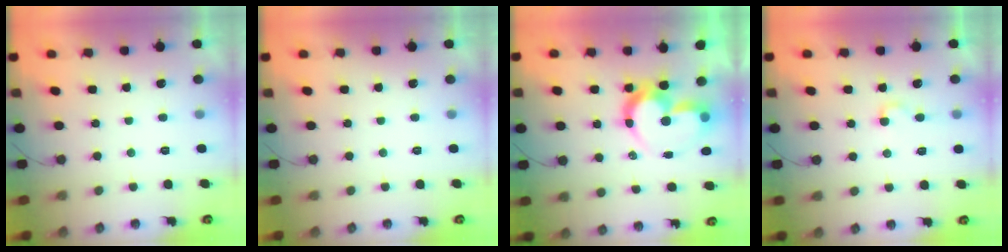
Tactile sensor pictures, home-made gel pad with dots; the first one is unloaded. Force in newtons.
{"total": 0.0}
{"total": 13.1, "press": 13.0, "slide": 1.5}
{"total": 3.8, "press": 3.8, "slide": 0.4}